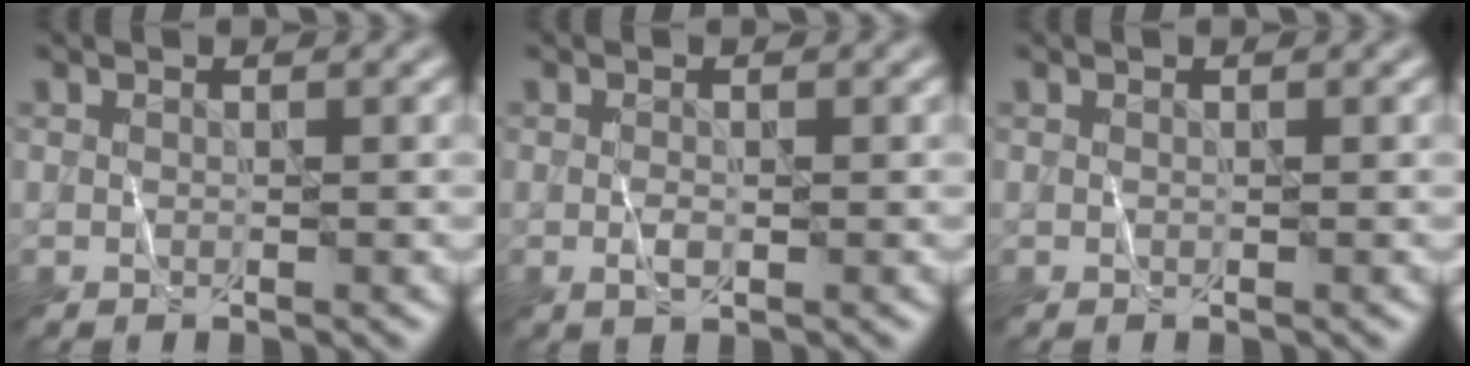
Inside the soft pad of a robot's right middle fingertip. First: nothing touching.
{"total": 1.3, "force": [-0.3, 0.6, 1.2], "torque": [-0.026, 0.000, -0.007]}
{"total": 0.0}